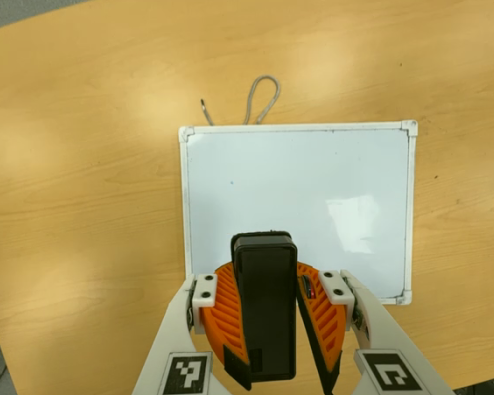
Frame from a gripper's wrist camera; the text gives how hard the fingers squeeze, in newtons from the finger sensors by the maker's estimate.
{"total": 11.2, "left": 10.7, "right": 11.6}